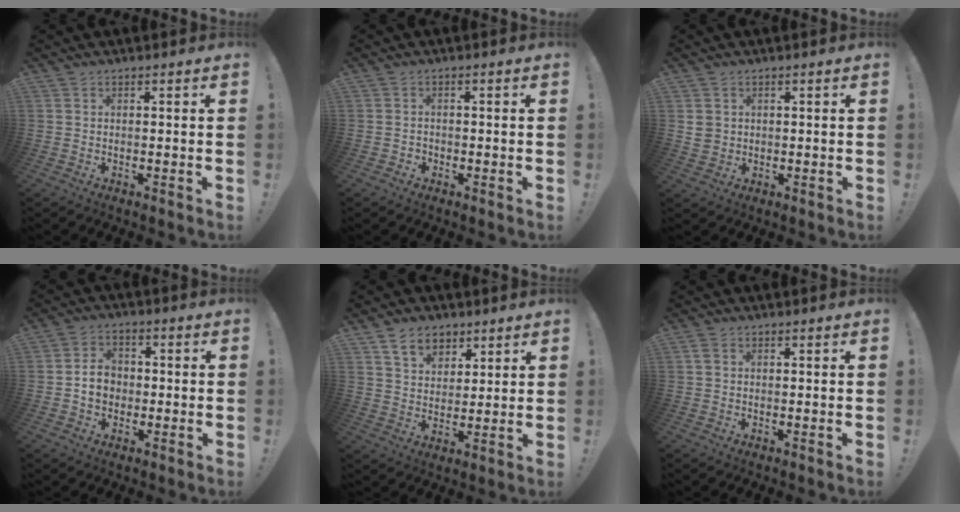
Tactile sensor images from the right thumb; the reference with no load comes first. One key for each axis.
{"total": 1.5, "fx": -0.8, "fy": 1.2, "fz": 0.5, "tx": -0.006, "ty": 0.002, "tz": -0.015}
{"total": 3.5, "fx": 1.1, "fy": 3.1, "fz": 1.2, "tx": -0.016, "ty": 0.000, "tz": 0.023}
{"total": 7.7, "fx": -0.8, "fy": 6.5, "fz": 4.1, "tx": -0.061, "ty": 0.016, "tz": -0.012}
{"total": 9.5, "fx": 5.9, "fy": 6.5, "fz": 3.5, "tx": -0.052, "ty": -0.031, "tz": 0.115}
{"total": 1.7, "fx": 0.6, "fy": 1.2, "fz": 1.0, "tx": -0.012, "ty": 0.002, "tz": 0.010}